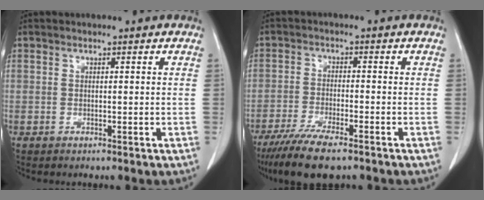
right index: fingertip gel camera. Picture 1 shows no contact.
{"total": 9.6, "force": [-6.9, 2.0, 6.4], "torque": [-0.107, -0.021, -0.111]}